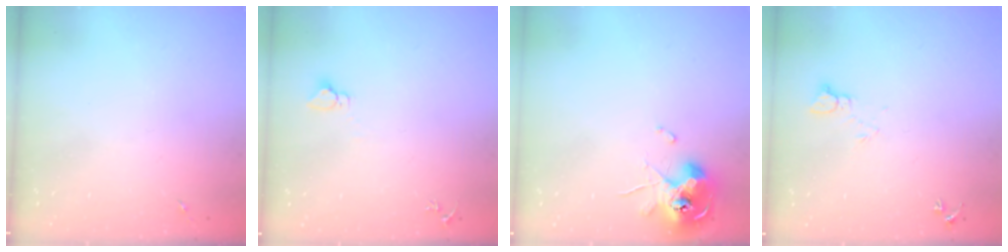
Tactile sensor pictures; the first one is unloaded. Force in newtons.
{"total": 2.8, "press": 2.8, "slide": 0.2}
{"total": 10.0, "press": 9.9, "slide": 1.1}
{"total": 4.4, "press": 4.3, "slide": 0.4}